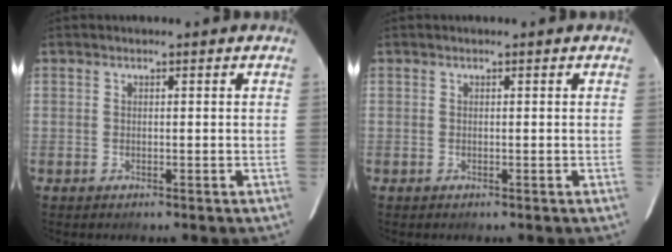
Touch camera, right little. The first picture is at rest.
{"total": 0.0}